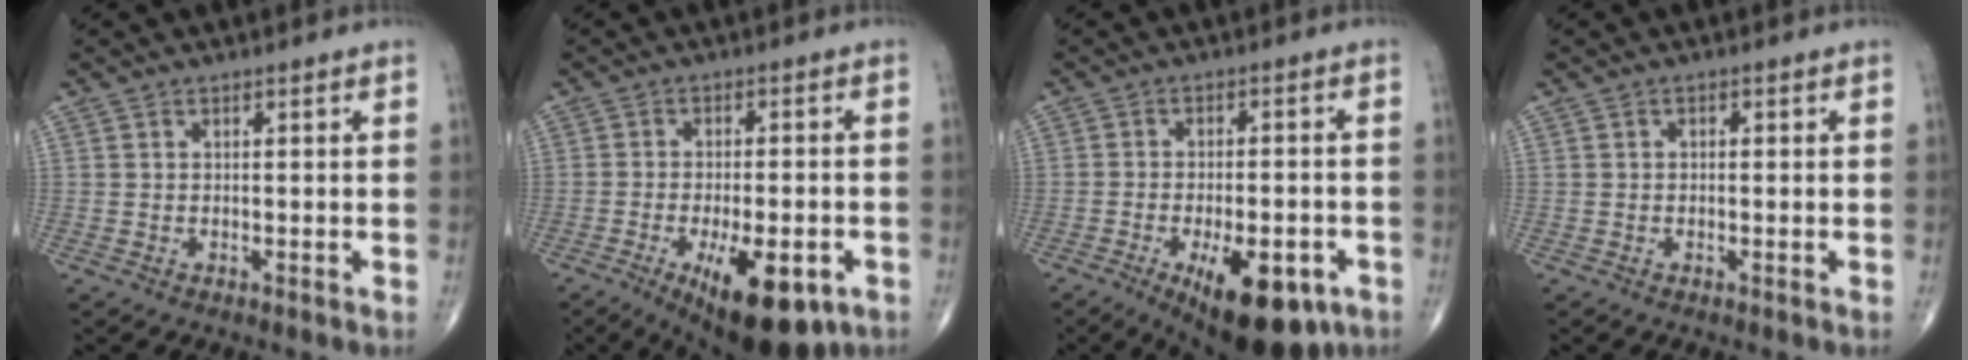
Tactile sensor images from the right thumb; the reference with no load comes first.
{"total": 14.8, "force": [-6.4, 5.8, 12.0], "torque": [-0.162, 0.005, -0.081]}
{"total": 15.5, "force": [-7.2, 6.5, 12.1], "torque": [-0.150, 0.012, -0.091]}
{"total": 0.5, "force": [0.1, 0.3, 0.4], "torque": [-0.004, 0.000, -0.001]}